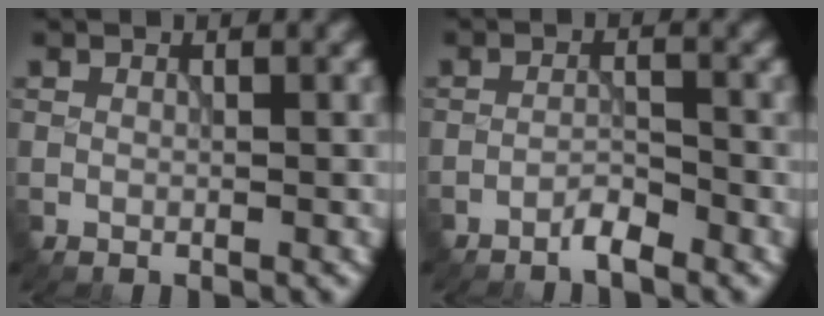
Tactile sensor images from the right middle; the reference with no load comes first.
{"total": 1.7, "force": [-1.5, 0.2, 0.9], "torque": [-0.014, 0.005, -0.031]}